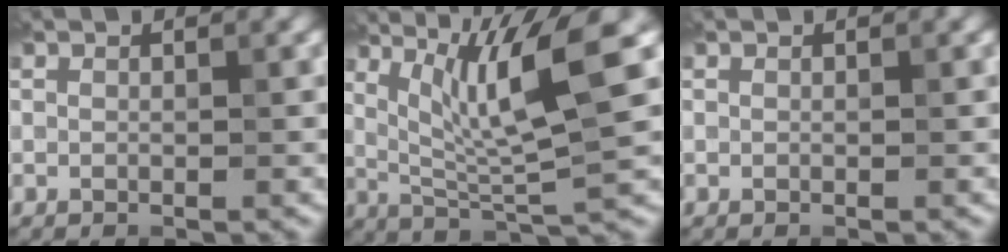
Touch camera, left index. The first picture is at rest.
{"total": 8.6, "force": [3.0, 1.5, 7.9], "torque": [-0.133, -0.003, 0.057]}
{"total": 0.0}